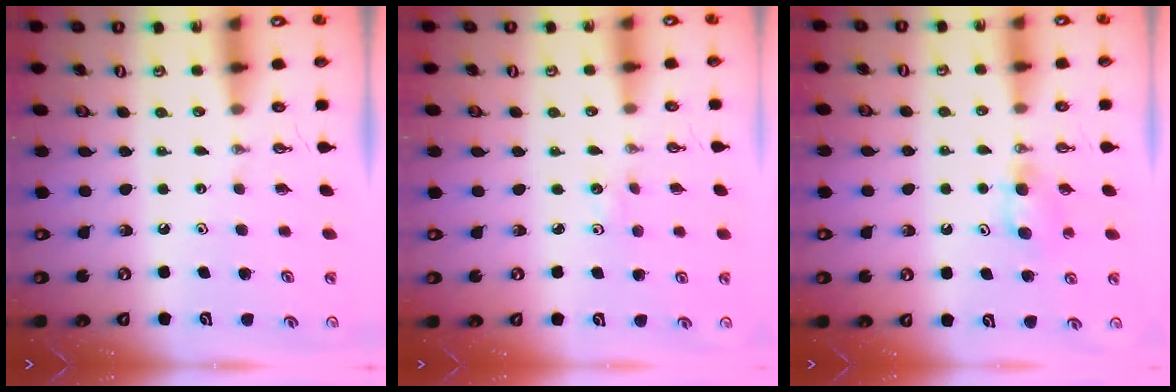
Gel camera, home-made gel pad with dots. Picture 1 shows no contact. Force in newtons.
{"total": 4.2, "press": 4.1, "slide": 0.9}
{"total": 4.4, "press": 4.4, "slide": 0.7}